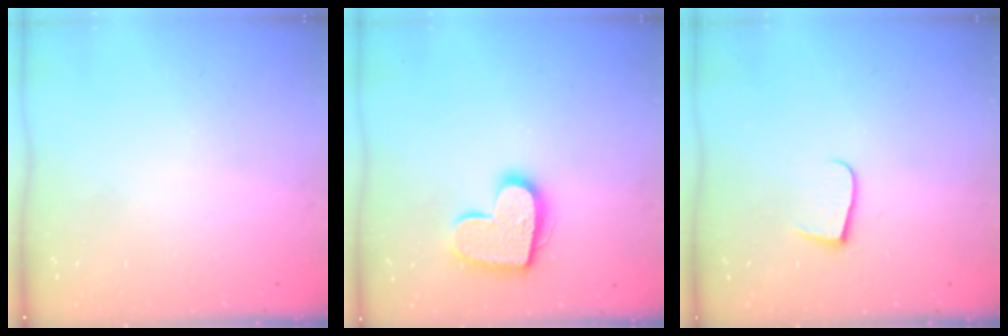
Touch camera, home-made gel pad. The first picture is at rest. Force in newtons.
{"total": 14.9, "press": 14.9, "slide": 1.0}
{"total": 6.2, "press": 6.2, "slide": 0.6}